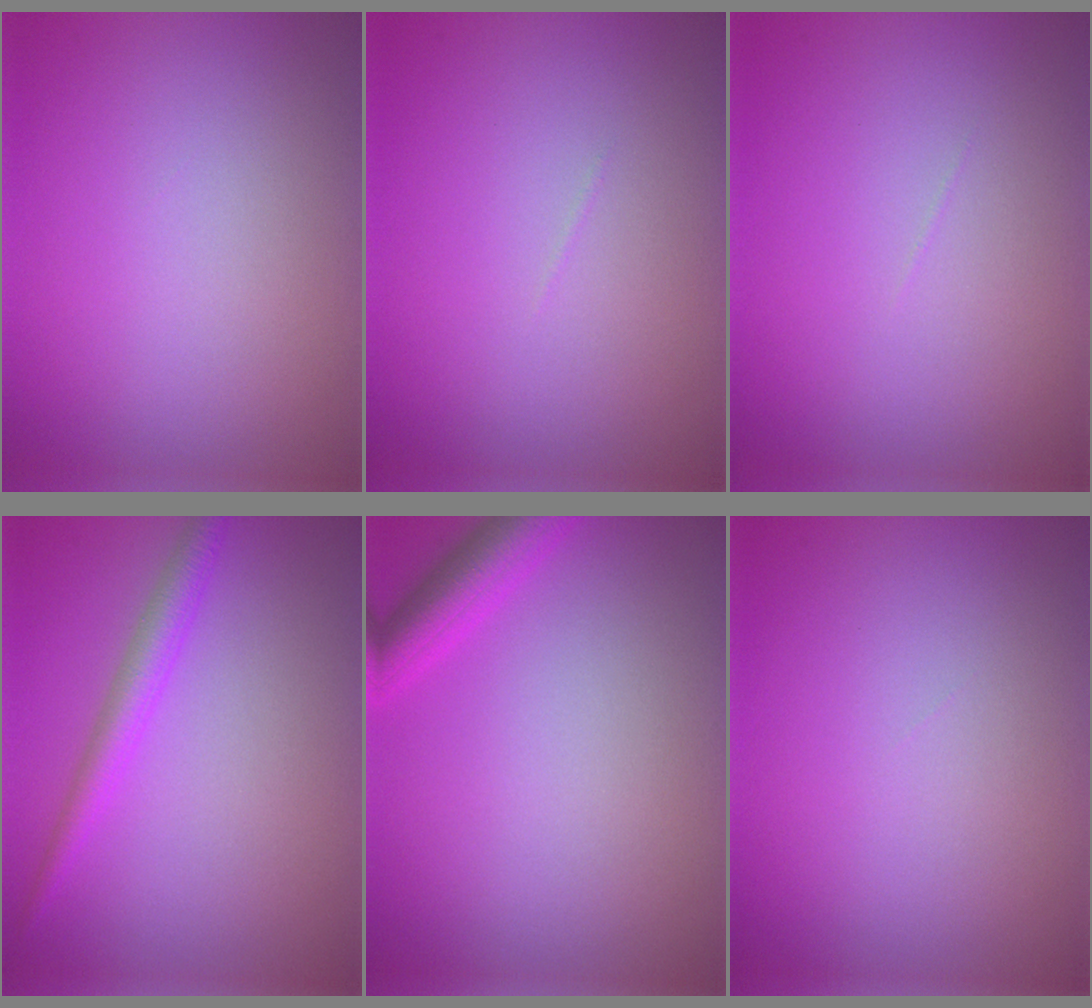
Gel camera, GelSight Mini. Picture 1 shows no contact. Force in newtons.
{"total": 0.0}
{"total": 0.0}
{"total": 2.5, "press": 2.5, "slide": 0.1}
{"total": 3.5, "press": 3.5, "slide": 0.2}
{"total": 0.0}